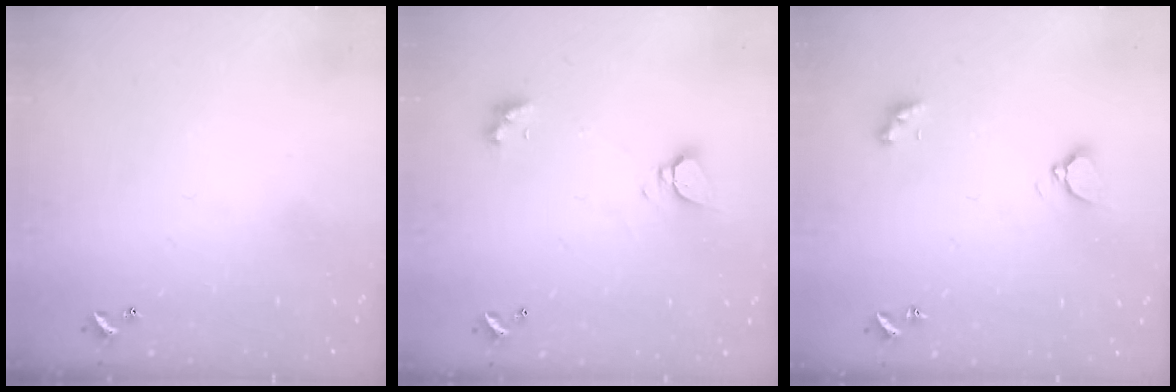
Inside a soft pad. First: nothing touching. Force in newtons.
{"total": 4.6, "press": 4.5, "slide": 0.5}
{"total": 3.2, "press": 3.2, "slide": 0.4}